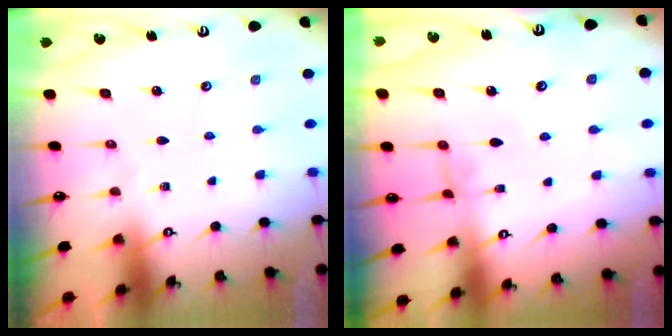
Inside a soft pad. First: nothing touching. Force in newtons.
{"total": 0.8, "press": 0.8, "slide": 0.3}